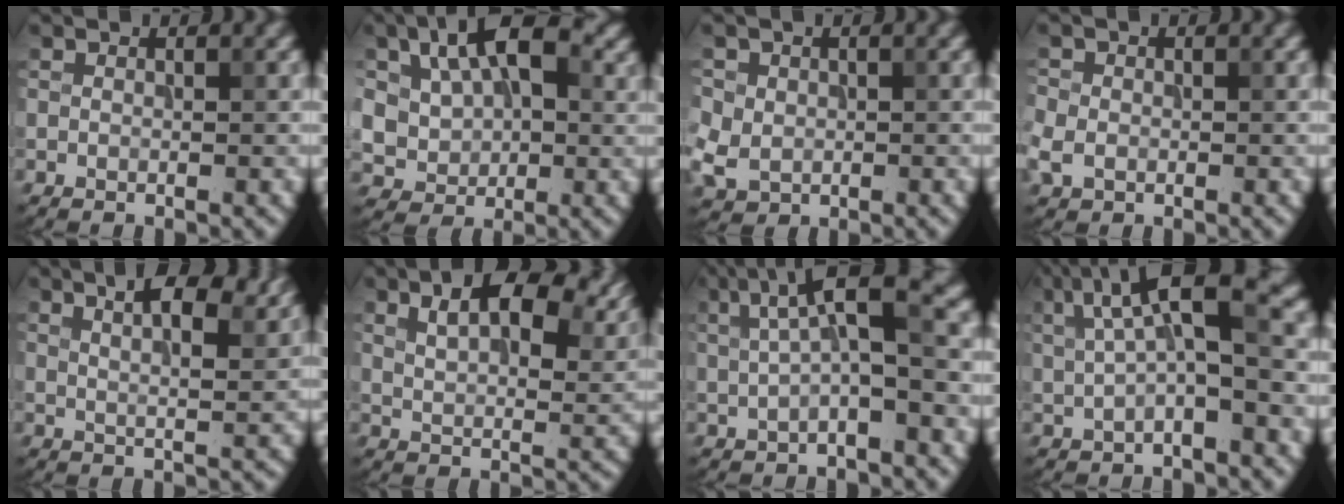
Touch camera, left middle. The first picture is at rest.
{"total": 8.8, "force": [2.1, 5.8, 6.3], "torque": [-0.111, 0.009, 0.028]}
{"total": 3.6, "force": [-0.4, 3.2, 1.6], "torque": [-0.041, -0.003, 0.002]}
{"total": 2.4, "force": [-0.7, 2.0, 1.1], "torque": [-0.032, -0.004, -0.017]}
{"total": 6.2, "force": [3.8, 2.2, 4.4], "torque": [-0.045, 0.022, 0.035]}
{"total": 10.4, "force": [5.7, 4.7, 7.3], "torque": [-0.116, 0.015, 0.091]}
{"total": 6.5, "force": [1.3, 1.7, 6.1], "torque": [-0.102, 0.015, 0.017]}
{"total": 7.3, "force": [1.6, 2.1, 6.8], "torque": [-0.117, 0.016, 0.022]}